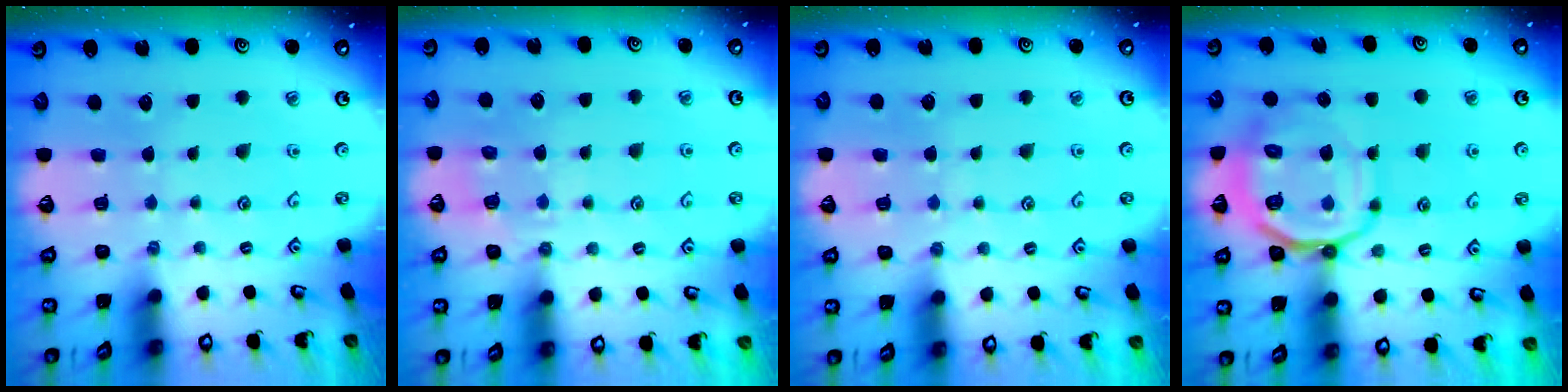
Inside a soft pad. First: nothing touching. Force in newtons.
{"total": 5.9, "press": 5.8, "slide": 1.0}
{"total": 4.7, "press": 4.7, "slide": 0.5}
{"total": 16.7, "press": 16.5, "slide": 2.6}